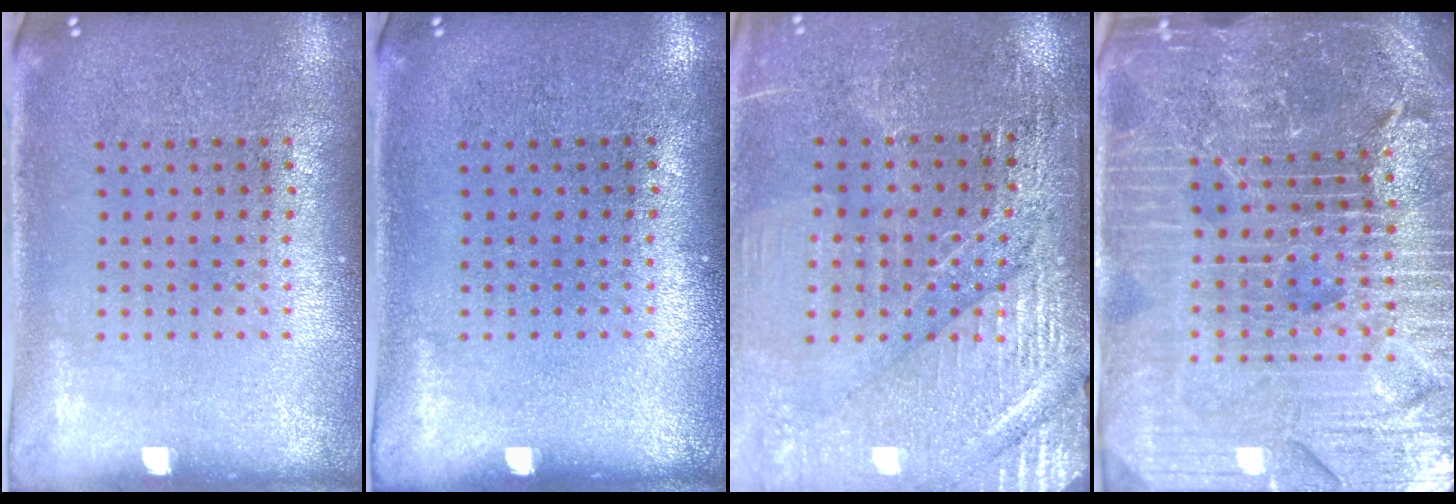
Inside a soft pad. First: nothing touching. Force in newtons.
{"total": 0.0}
{"total": 3.2, "press": 3.2, "slide": 0.2}
{"total": 5.9, "press": 5.3, "slide": 2.7}